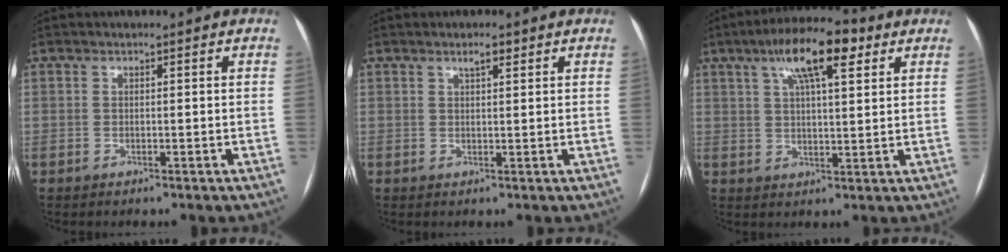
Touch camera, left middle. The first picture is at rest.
{"total": 2.7, "force": [1.8, 0.5, 1.9], "torque": [-0.035, 0.003, 0.031]}
{"total": 11.2, "force": [5.8, 2.8, 9.2], "torque": [-0.160, 0.025, 0.092]}